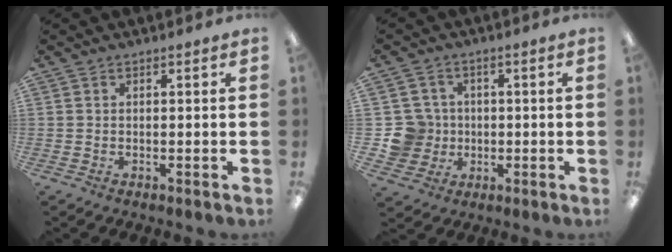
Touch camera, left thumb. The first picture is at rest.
{"total": 8.5, "force": [-0.1, 8.4, 1.7], "torque": [-0.058, 0.011, 0.006]}